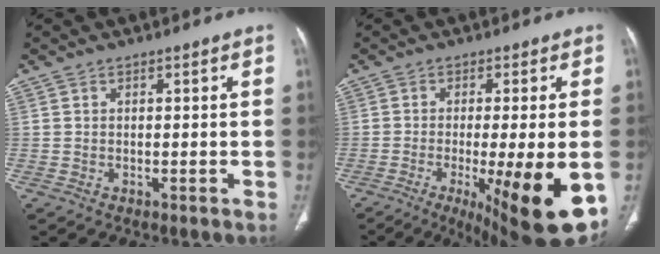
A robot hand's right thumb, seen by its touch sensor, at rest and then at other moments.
{"total": 17.9, "force": [-5.5, 3.3, 16.8], "torque": [-0.201, -0.026, -0.066]}